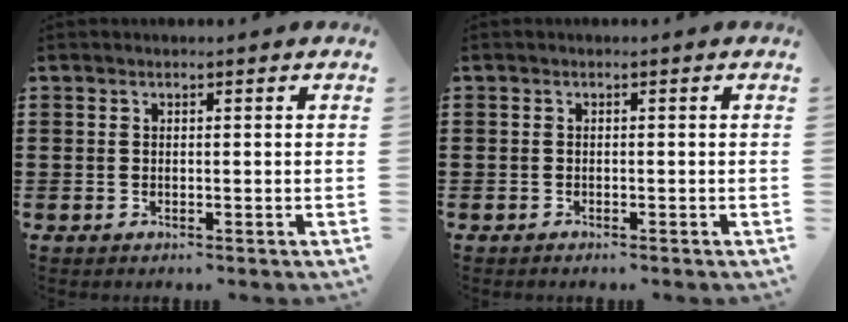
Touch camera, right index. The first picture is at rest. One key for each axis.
{"total": 0.5, "fx": -0.5, "fy": 0.0, "fz": 0.1, "tx": -0.002, "ty": -0.002, "tz": -0.010}